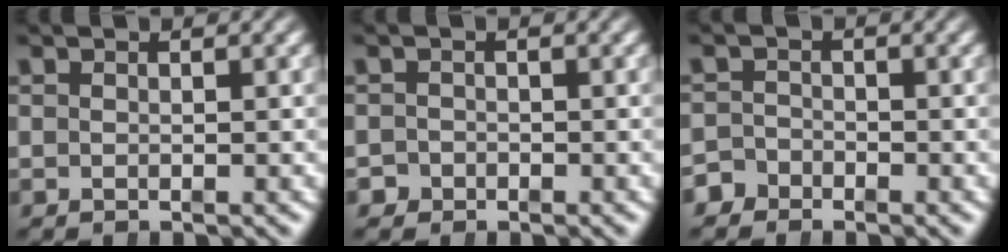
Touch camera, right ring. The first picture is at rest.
{"total": 2.3, "force": [-1.5, 1.7, -0.2], "torque": [-0.001, -0.017, -0.023]}
{"total": 2.7, "force": [-2.3, 1.5, -0.1], "torque": [0.002, -0.014, -0.039]}